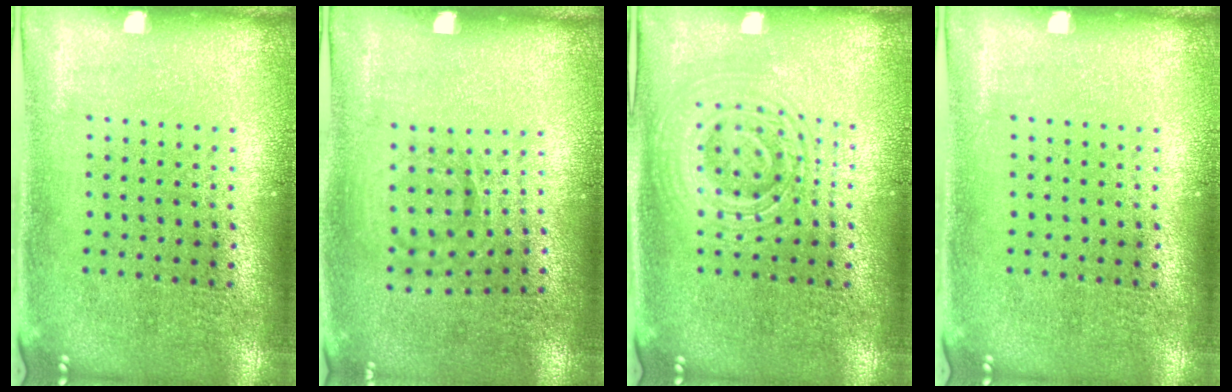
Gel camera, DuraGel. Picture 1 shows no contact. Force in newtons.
{"total": 1.0, "press": 0.8, "slide": 0.6}
{"total": 2.7, "press": 2.7, "slide": 0.5}
{"total": 0.0}